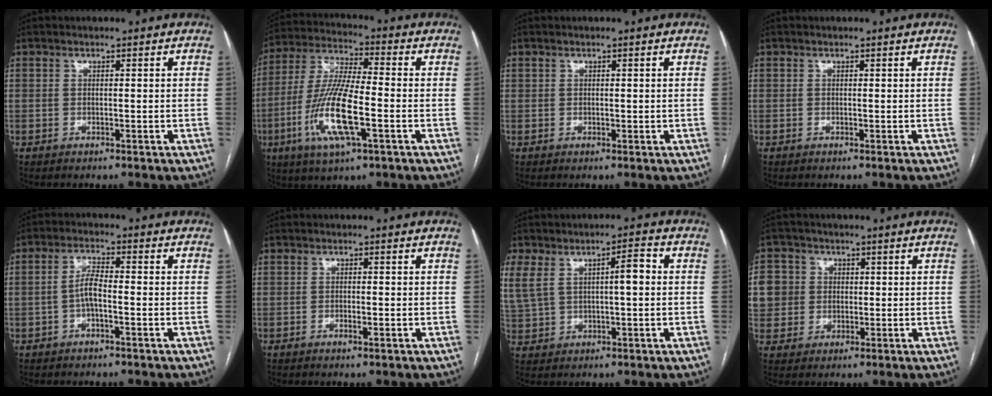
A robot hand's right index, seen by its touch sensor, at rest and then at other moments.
{"total": 14.2, "force": [-4.3, 2.3, 13.3], "torque": [-0.280, -0.013, -0.081]}
{"total": 0.5, "force": [0.3, 0.3, 0.2], "torque": [0.004, 0.001, 0.008]}
{"total": 0.0}
{"total": 3.9, "force": [-1.1, 0.9, 3.6], "torque": [-0.072, 0.010, -0.020]}
{"total": 1.2, "force": [-0.6, 0.2, 1.1], "torque": [-0.020, 0.000, -0.009]}
{"total": 8.7, "force": [2.1, 3.9, 7.5], "torque": [-0.160, 0.032, 0.045]}
{"total": 9.6, "force": [1.4, 9.3, 2.1], "torque": [-0.070, 0.035, 0.042]}